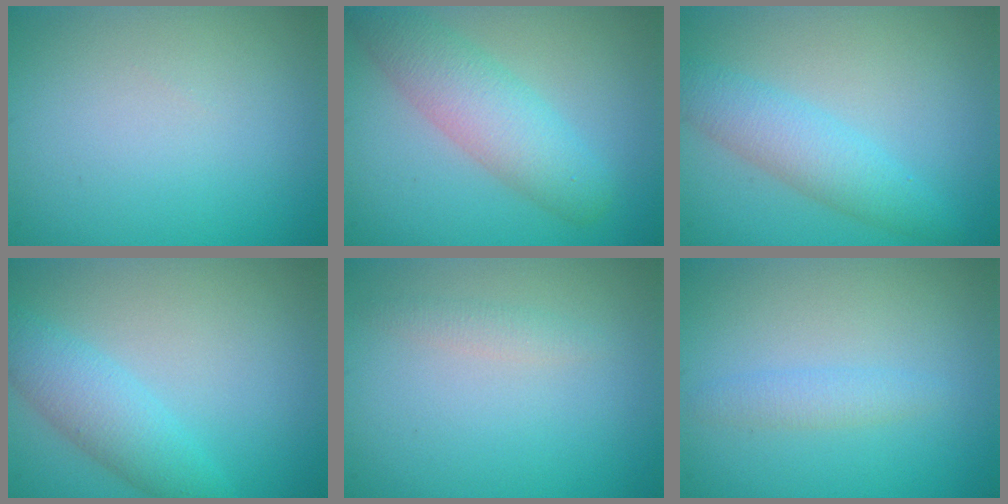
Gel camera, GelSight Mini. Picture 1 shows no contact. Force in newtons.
{"total": 5.0, "press": 5.0, "slide": 0.2}
{"total": 3.7, "press": 3.7, "slide": 0.2}
{"total": 3.8, "press": 3.8, "slide": 0.1}
{"total": 1.1, "press": 1.1, "slide": 0.0}
{"total": 1.4, "press": 1.4, "slide": 0.1}